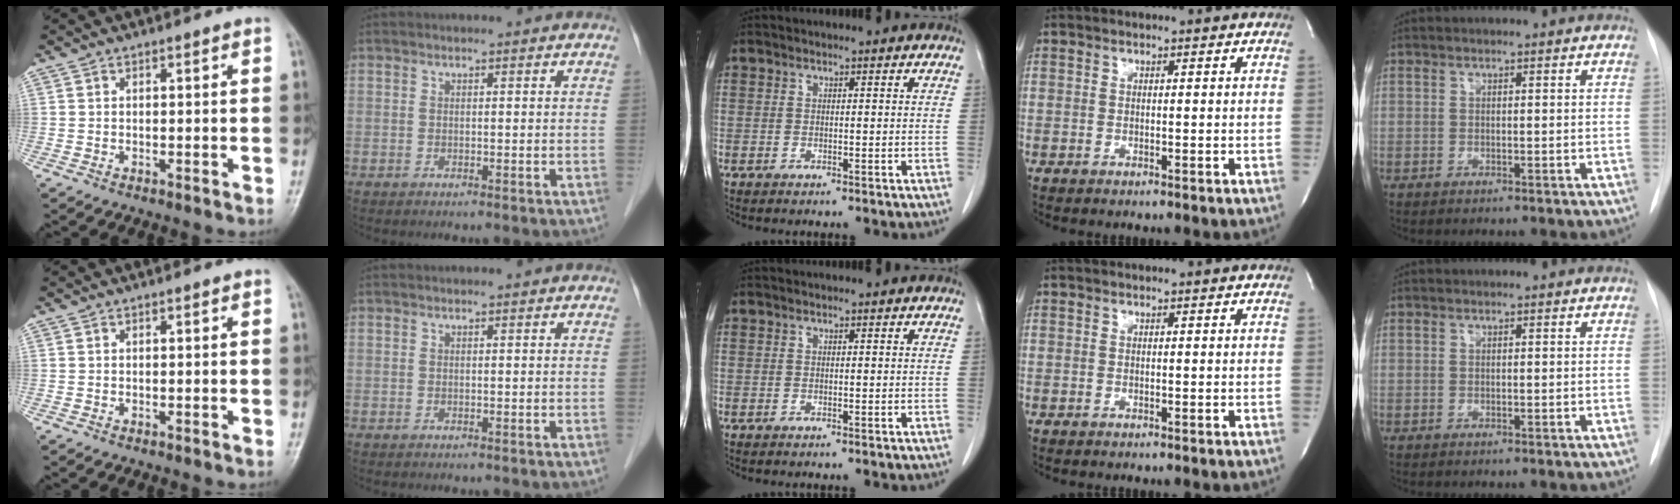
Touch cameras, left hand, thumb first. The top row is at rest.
{}